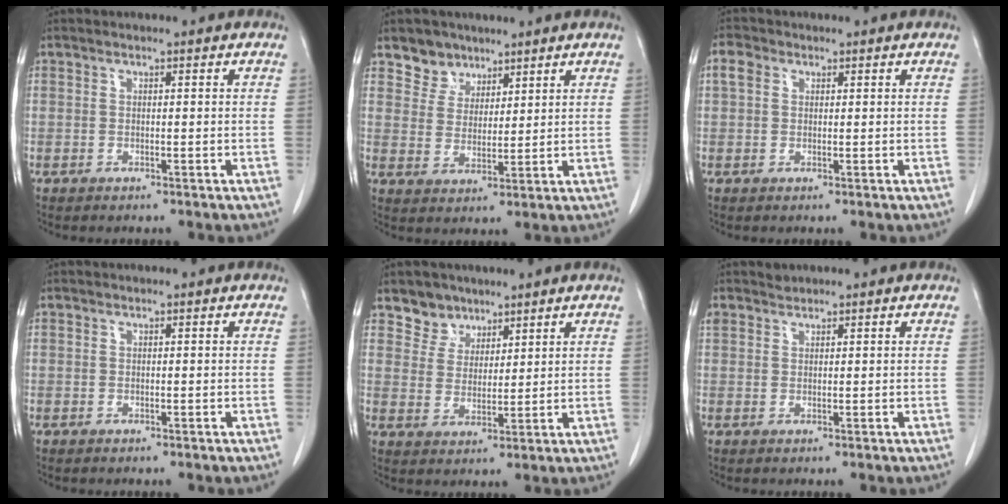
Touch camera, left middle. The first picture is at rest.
{"total": 5.1, "force": [3.8, 3.4, 0.2], "torque": [-0.004, 0.004, 0.072]}
{"total": 2.4, "force": [0.9, 1.9, 1.2], "torque": [-0.029, 0.015, 0.017]}
{"total": 0.0}
{"total": 4.9, "force": [3.7, 3.1, 0.1], "torque": [0.001, 0.002, 0.070]}
{"total": 1.7, "force": [1.5, 0.8, -0.1], "torque": [-0.002, 0.011, 0.028]}